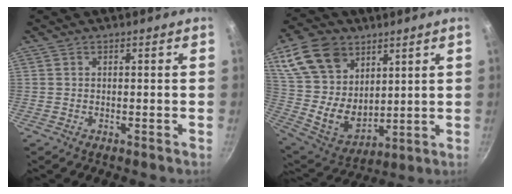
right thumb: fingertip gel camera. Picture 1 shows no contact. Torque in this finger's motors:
{"motor_torque": [-0.21, 1.64, 0.39, -0.18, 0.13]}